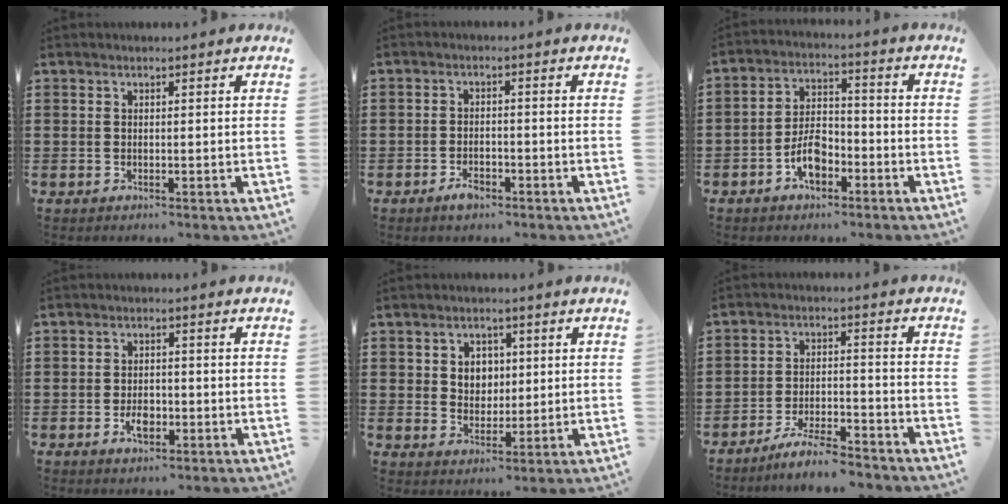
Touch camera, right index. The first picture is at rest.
{"total": 2.6, "force": [-1.7, 1.1, 1.6], "torque": [-0.027, 0.003, -0.032]}
{"total": 6.1, "force": [-3.1, 3.4, 4.1], "torque": [-0.086, 0.007, -0.061]}
{"total": 3.4, "force": [-1.2, 1.8, 2.6], "torque": [-0.053, 0.000, -0.024]}
{"total": 3.9, "force": [1.0, 3.5, 1.5], "torque": [-0.036, 0.009, 0.012]}
{"total": 6.3, "force": [-5.8, 0.3, 2.2], "torque": [-0.048, -0.001, -0.113]}